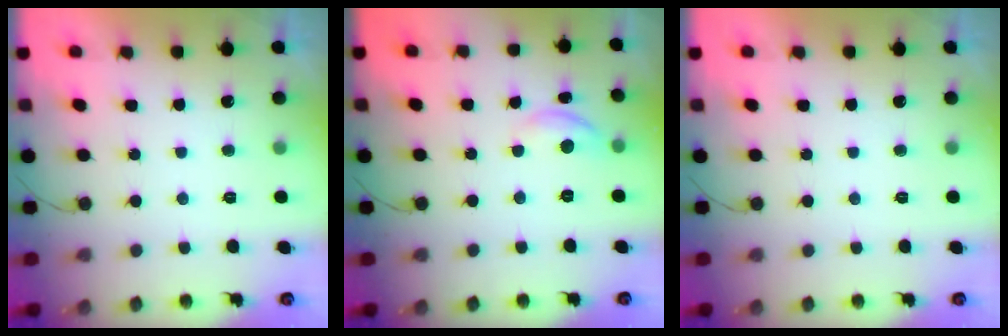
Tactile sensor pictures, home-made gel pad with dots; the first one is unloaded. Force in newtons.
{"total": 5.5, "press": 5.5, "slide": 0.7}
{"total": 0.0}